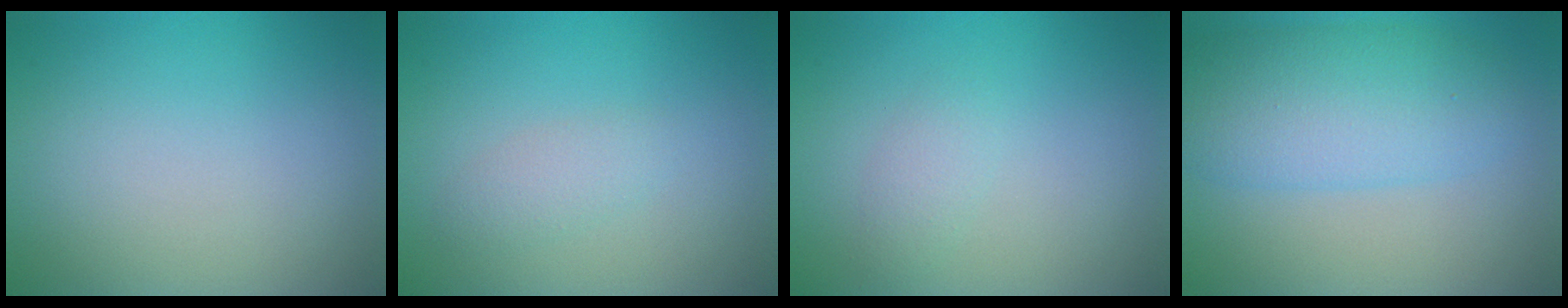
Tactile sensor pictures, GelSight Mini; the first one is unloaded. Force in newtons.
{"total": 1.5, "press": 1.5, "slide": 0.1}
{"total": 1.3, "press": 1.3, "slide": 0.0}
{"total": 6.9, "press": 6.9, "slide": 0.2}